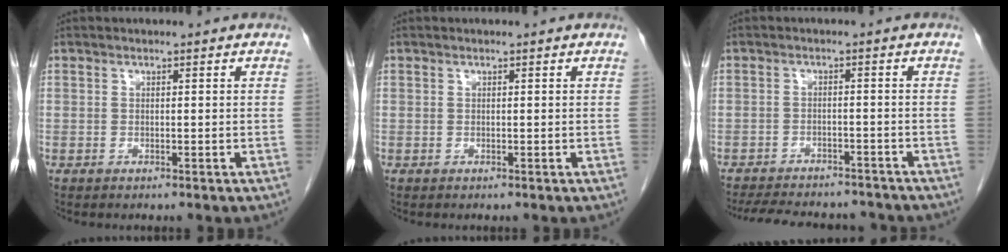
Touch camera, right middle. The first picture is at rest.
{"total": 0.0}
{"total": 14.2, "force": [-12.8, 4.0, 4.8], "torque": [-0.102, -0.002, -0.168]}